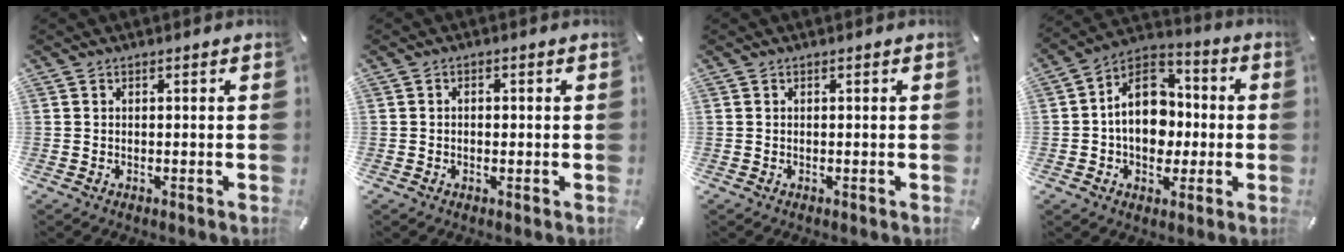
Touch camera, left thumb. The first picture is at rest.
{"total": 1.3, "force": [-0.3, 0.9, 0.8], "torque": [-0.016, 0.004, -0.008]}
{"total": 0.0}
{"total": 14.1, "force": [-0.7, 11.1, 8.7], "torque": [-0.156, 0.012, -0.013]}